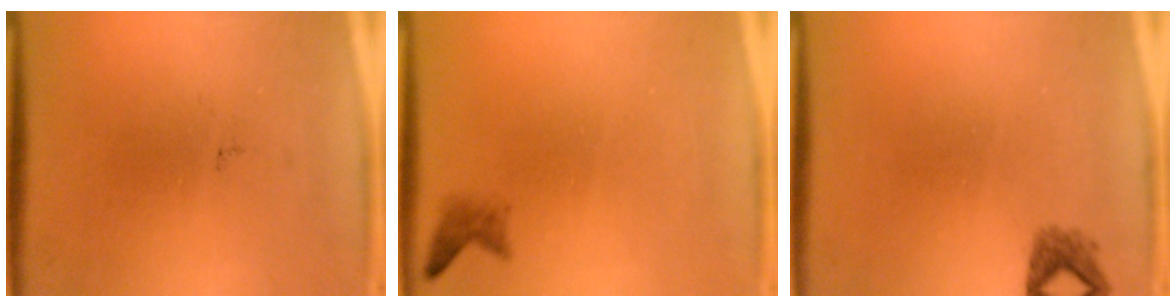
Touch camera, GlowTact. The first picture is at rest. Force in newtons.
{"total": 1.3}
{"total": 1.4}